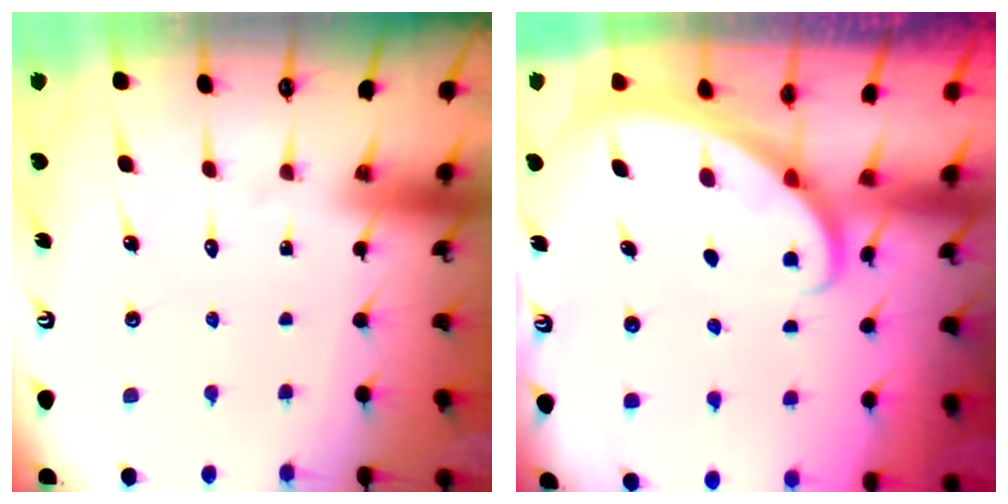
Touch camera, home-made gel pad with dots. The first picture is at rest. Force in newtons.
{"total": 1.5, "press": 1.5, "slide": 0.1}